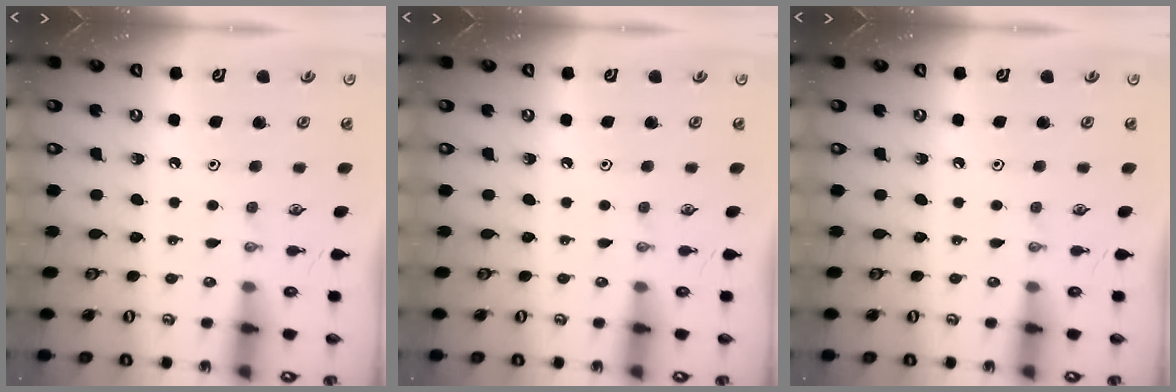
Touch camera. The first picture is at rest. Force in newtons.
{"total": 0.0}
{"total": 0.0}